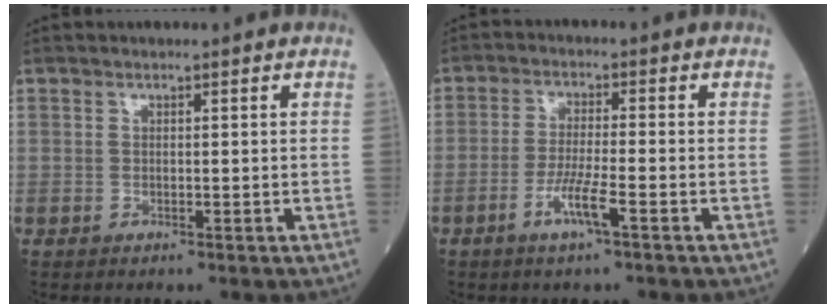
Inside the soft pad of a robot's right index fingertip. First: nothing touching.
{"total": 5.0, "force": [-2.3, -0.3, 4.4], "torque": [-0.088, -0.009, -0.048]}